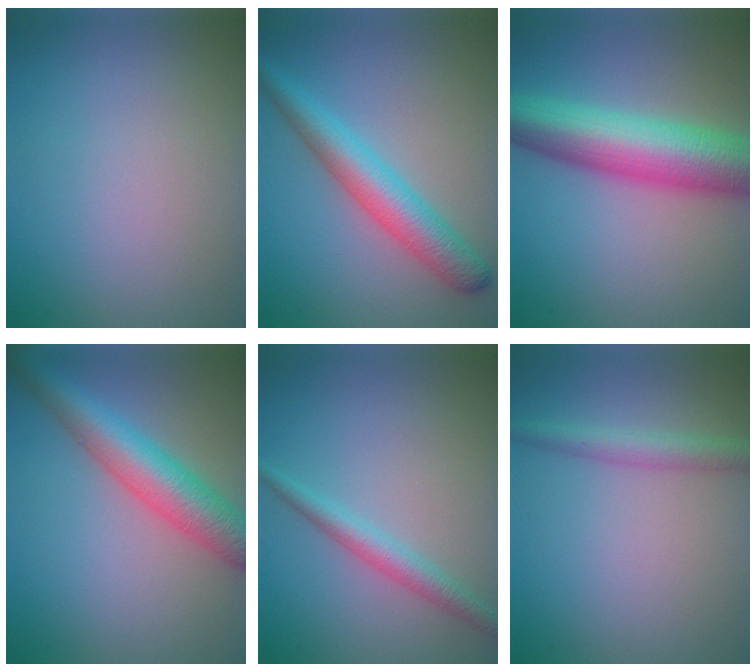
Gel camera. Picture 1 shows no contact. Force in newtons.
{"total": 5.0, "press": 5.0, "slide": 0.1}
{"total": 10.3, "press": 10.3, "slide": 0.1}
{"total": 6.3, "press": 6.3, "slide": 0.2}
{"total": 2.5, "press": 2.5, "slide": 0.1}
{"total": 2.5, "press": 2.5, "slide": 0.1}